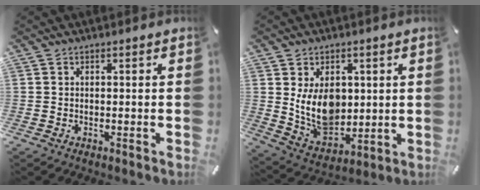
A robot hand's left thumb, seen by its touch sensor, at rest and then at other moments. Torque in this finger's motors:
{"motor_torque": [1.21, 1.21, 0.71, -0.67, 0.29]}